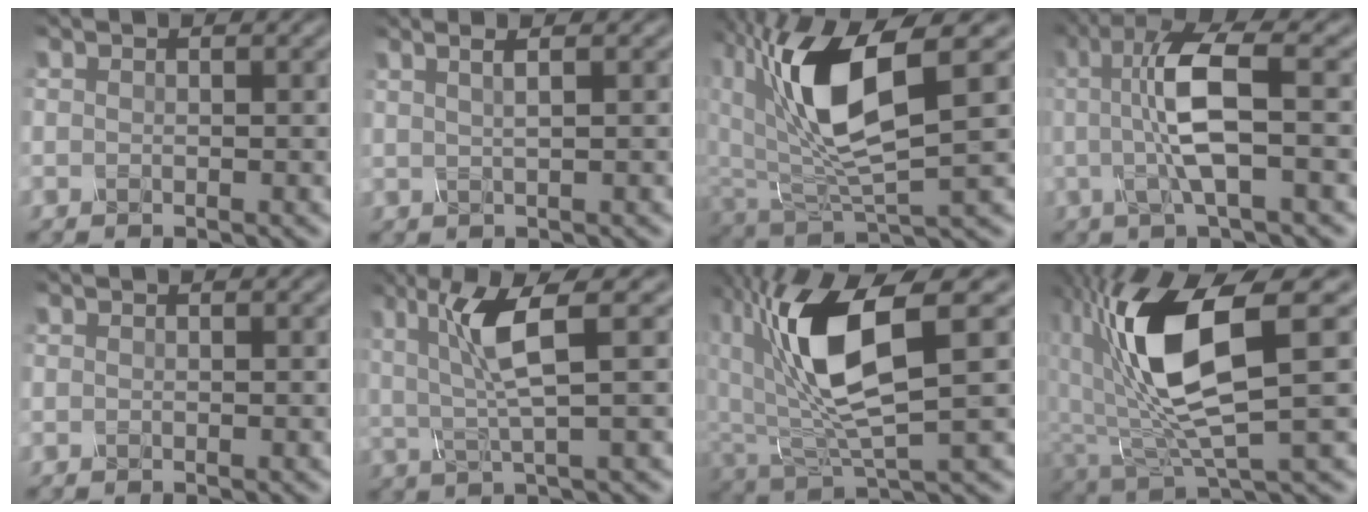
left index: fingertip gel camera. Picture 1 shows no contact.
{"total": 3.1, "force": [1.9, 1.1, 2.2], "torque": [-0.020, 0.029, 0.002]}
{"total": 8.7, "force": [2.8, 3.3, 7.6], "torque": [-0.164, -0.001, 0.057]}
{"total": 5.4, "force": [0.6, 0.7, 5.4], "torque": [-0.121, 0.016, 0.016]}
{"total": 0.0}
{"total": 4.1, "force": [1.5, 0.1, 3.9], "torque": [-0.097, 0.005, 0.039]}
{"total": 9.0, "force": [2.1, 3.0, 8.2], "torque": [-0.179, 0.004, 0.049]}
{"total": 9.9, "force": [2.1, 3.3, 9.2], "torque": [-0.205, -0.005, 0.055]}